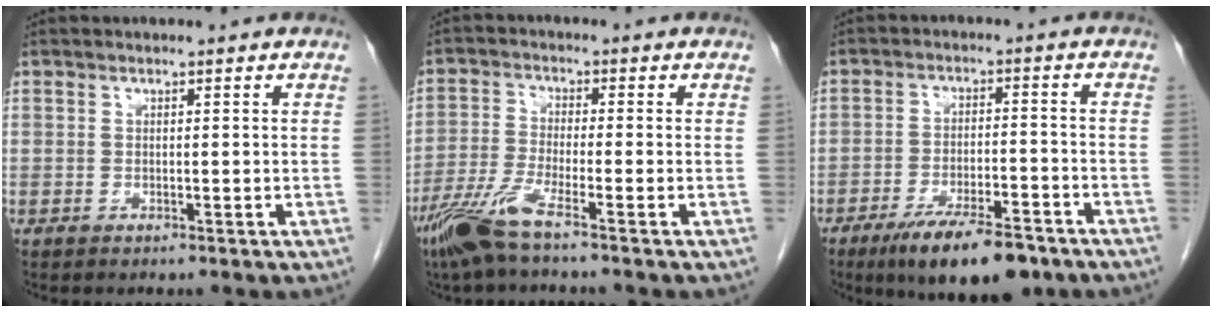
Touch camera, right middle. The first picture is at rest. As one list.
[{"total": 7.0, "force": [-4.9, -0.1, 5.0], "torque": [-0.111, -0.021, -0.102]}, {"total": 12.0, "force": [-8.5, 3.0, 7.9], "torque": [-0.125, -0.017, -0.138]}]